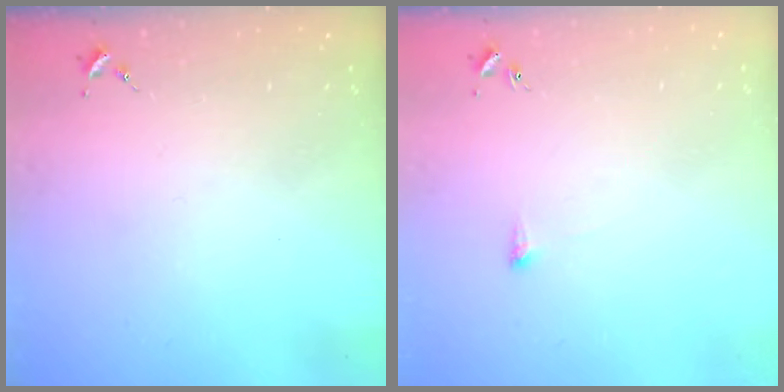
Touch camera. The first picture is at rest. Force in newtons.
{"total": 2.9, "press": 2.9, "slide": 0.5}